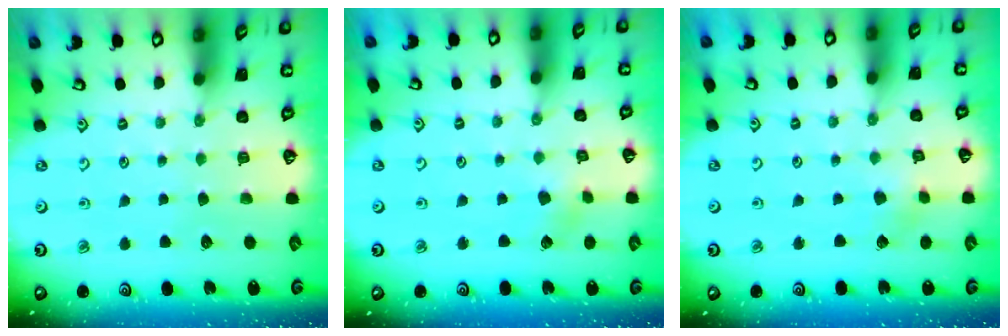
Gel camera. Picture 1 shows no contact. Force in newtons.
{"total": 2.5, "press": 2.5, "slide": 0.4}
{"total": 3.0, "press": 3.0, "slide": 0.4}